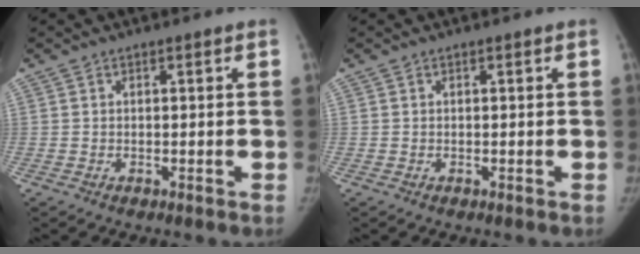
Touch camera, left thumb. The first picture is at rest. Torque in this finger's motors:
{"motor_torque": [0.03, 0.00, 0.16, -0.16, 0.02]}